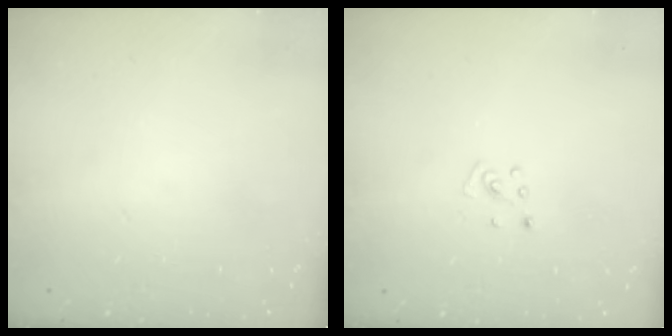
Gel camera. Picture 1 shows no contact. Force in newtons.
{"total": 3.9, "press": 3.9, "slide": 0.4}